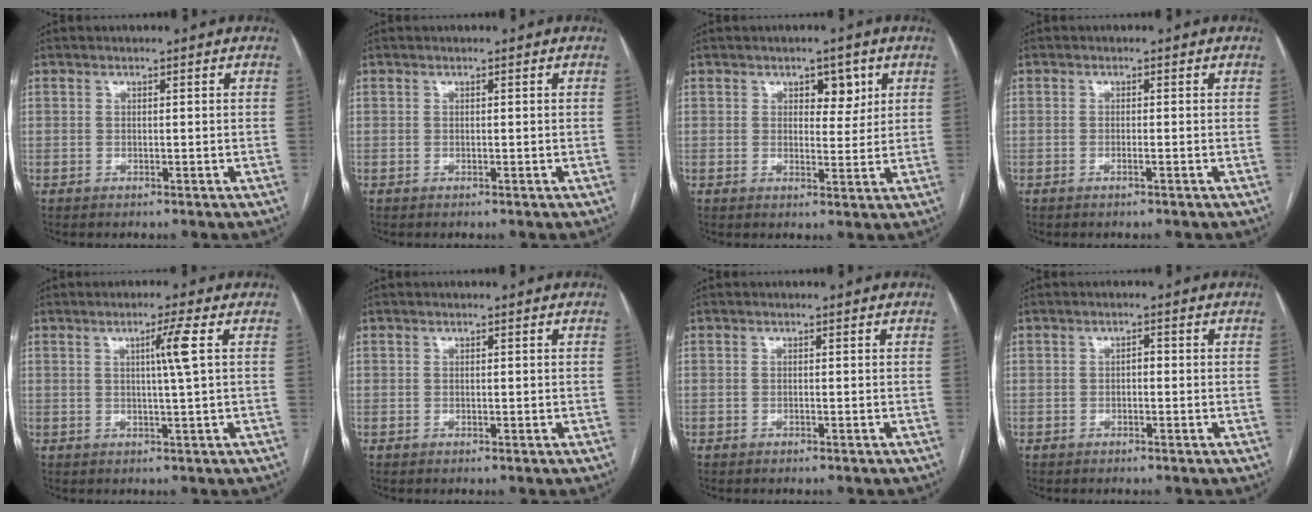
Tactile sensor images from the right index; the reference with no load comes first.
{"total": 0.0}
{"total": 4.1, "force": [1.9, 2.3, 2.8], "torque": [-0.028, 0.003, 0.026]}
{"total": 0.5, "force": [-0.3, -0.1, 0.4], "torque": [-0.010, 0.000, -0.005]}
{"total": 3.7, "force": [0.9, -0.9, 3.5], "torque": [-0.061, -0.002, 0.016]}
{"total": 0.0}
{"total": 0.0}
{"total": 1.0, "force": [-0.2, 0.6, 0.8], "torque": [-0.010, 0.004, -0.004]}